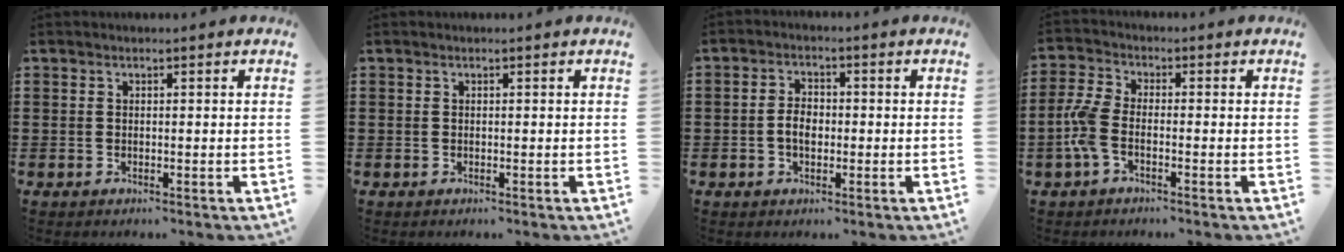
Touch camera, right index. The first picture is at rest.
{"total": 0.0}
{"total": 3.2, "force": [-0.6, 2.0, 2.5], "torque": [-0.054, 0.003, -0.015]}
{"total": 5.0, "force": [-1.8, 2.2, 4.1], "torque": [-0.114, -0.009, -0.043]}